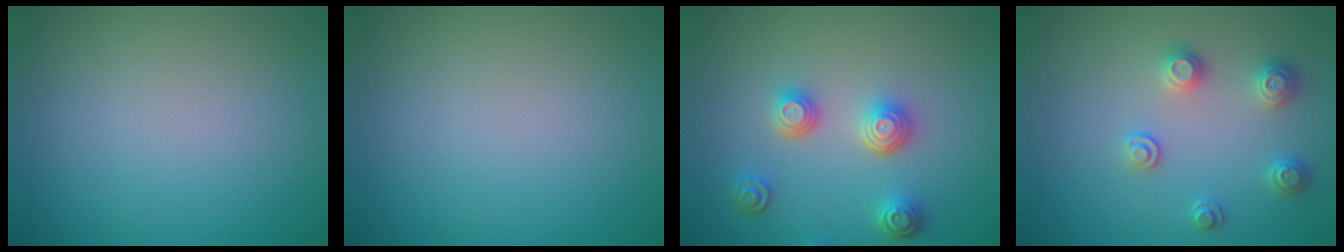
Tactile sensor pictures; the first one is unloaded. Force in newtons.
{"total": 0.0}
{"total": 3.6, "press": 3.0, "slide": 2.0}
{"total": 2.5, "press": 2.5, "slide": 0.3}